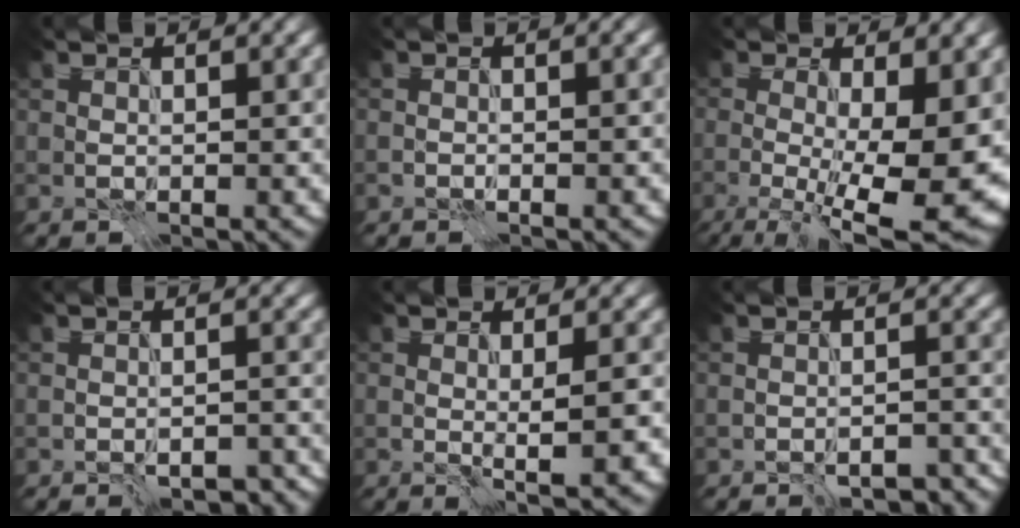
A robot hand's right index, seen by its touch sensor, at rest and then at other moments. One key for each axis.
{"total": 0.9, "fx": -0.3, "fy": 0.1, "fz": 0.9, "tx": -0.004, "ty": 0.004, "tz": -0.006}
{"total": 11.8, "fx": -1.9, "fy": 3.8, "fz": 11.0, "tx": -0.147, "ty": -0.010, "tz": -0.021}
{"total": 2.5, "fx": -1.9, "fy": 0.7, "fz": 1.5, "tx": -0.007, "ty": 0.001, "tz": -0.021}
{"total": 2.7, "fx": -0.5, "fy": 0.5, "fz": 2.6, "tx": -0.036, "ty": -0.004, "tz": -0.006}
{"total": 3.0, "fx": -2.6, "fy": 0.7, "fz": 1.5, "tx": -0.006, "ty": 0.000, "tz": -0.032}